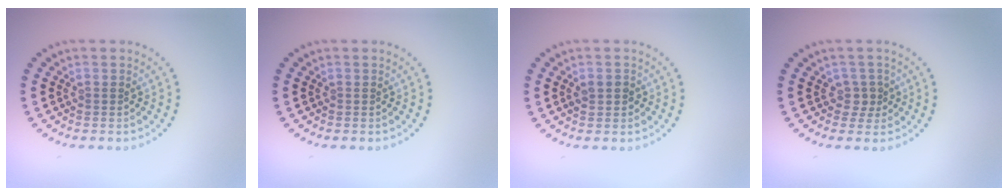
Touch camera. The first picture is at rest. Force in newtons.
{"total": 0.0}
{"total": 1.4, "press": 1.4, "slide": 0.3}
{"total": 1.6, "press": 1.2, "slide": 1.0}